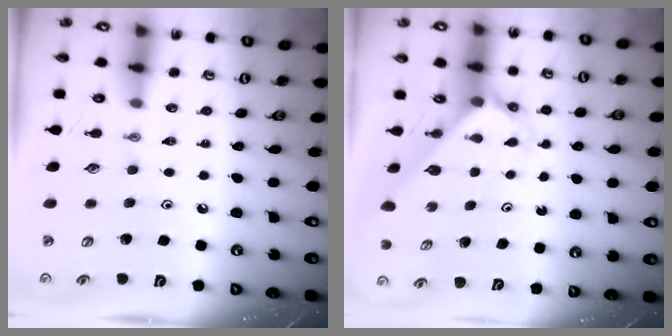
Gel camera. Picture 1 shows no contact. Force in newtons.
{"total": 2.5, "press": 2.5, "slide": 0.2}